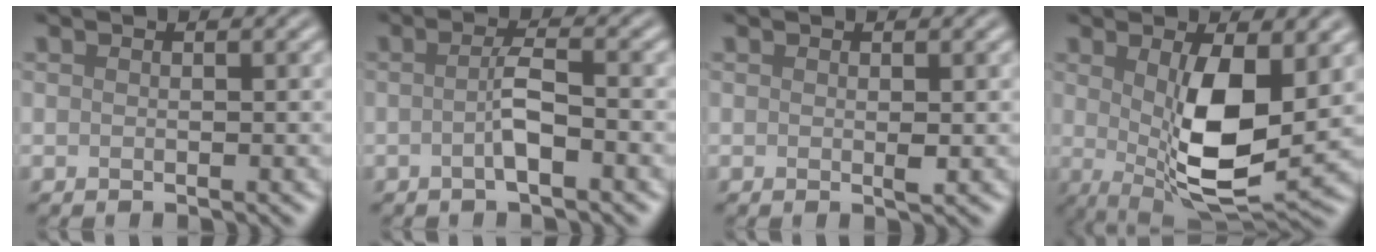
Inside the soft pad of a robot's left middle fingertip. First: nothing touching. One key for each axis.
{"total": 2.3, "fx": -0.9, "fy": 0.2, "fz": 2.2, "tx": -0.043, "ty": 0.001, "tz": -0.017}
{"total": 0.7, "fx": 0.0, "fy": -0.1, "fz": 0.7, "tx": -0.018, "ty": -0.002, "tz": 0.001}
{"total": 8.5, "fx": 0.4, "fy": 2.8, "fz": 8.0, "tx": -0.144, "ty": -0.015, "tz": 0.014}